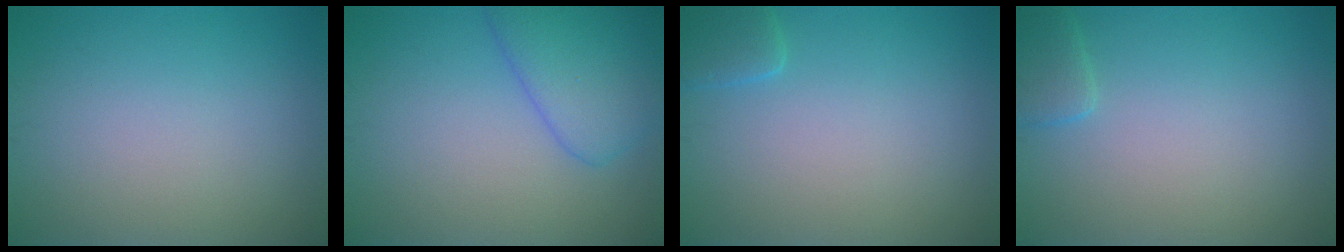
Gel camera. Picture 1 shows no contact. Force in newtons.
{"total": 4.8, "press": 4.8, "slide": 0.3}
{"total": 1.6, "press": 1.6, "slide": 0.2}
{"total": 1.7, "press": 1.7, "slide": 0.2}